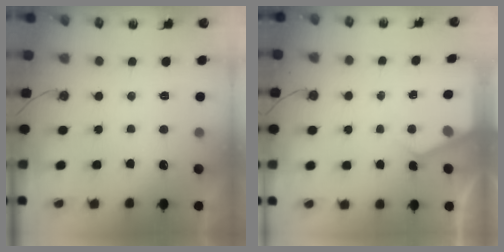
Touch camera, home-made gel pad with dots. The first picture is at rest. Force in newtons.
{"total": 2.2, "press": 2.2, "slide": 0.3}